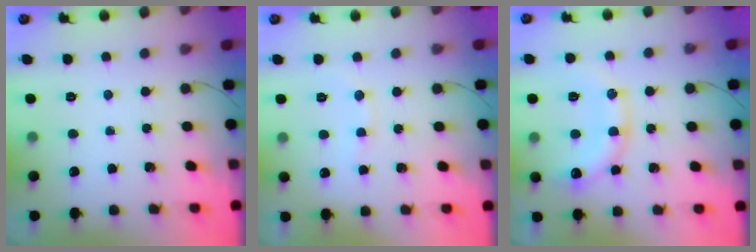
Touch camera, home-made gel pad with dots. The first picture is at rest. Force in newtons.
{"total": 7.8, "press": 7.7, "slide": 1.3}
{"total": 14.4, "press": 14.3, "slide": 1.9}